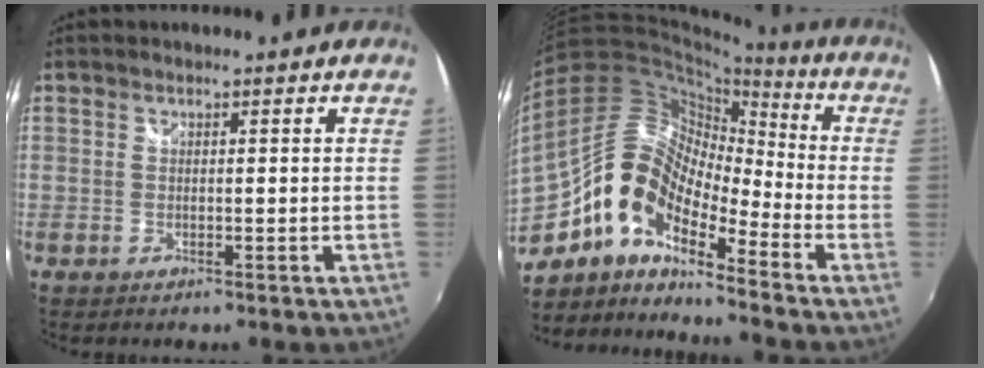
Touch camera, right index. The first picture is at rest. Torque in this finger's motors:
{"motor_torque": [1.11, -1.02, 0.96, 0.19]}